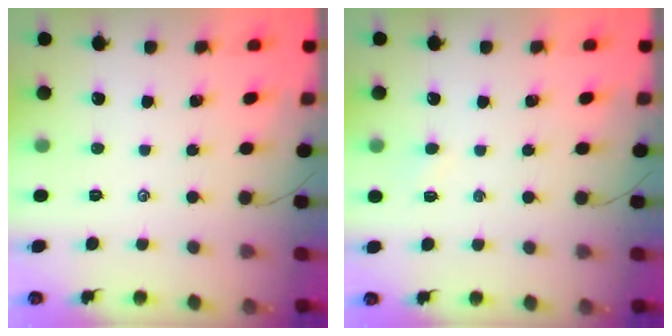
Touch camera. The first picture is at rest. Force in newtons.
{"total": 2.4, "press": 2.2, "slide": 0.8}